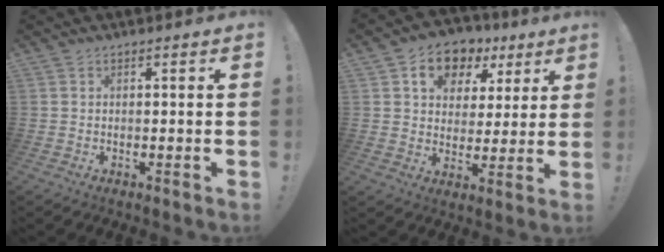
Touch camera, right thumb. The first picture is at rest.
{"total": 11.7, "force": [5.6, 8.8, 5.2], "torque": [-0.084, -0.020, 0.108]}